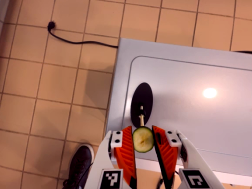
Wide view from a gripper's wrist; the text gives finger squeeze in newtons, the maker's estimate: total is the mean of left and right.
{"total": 6.3, "left": 6.4, "right": 6.3}